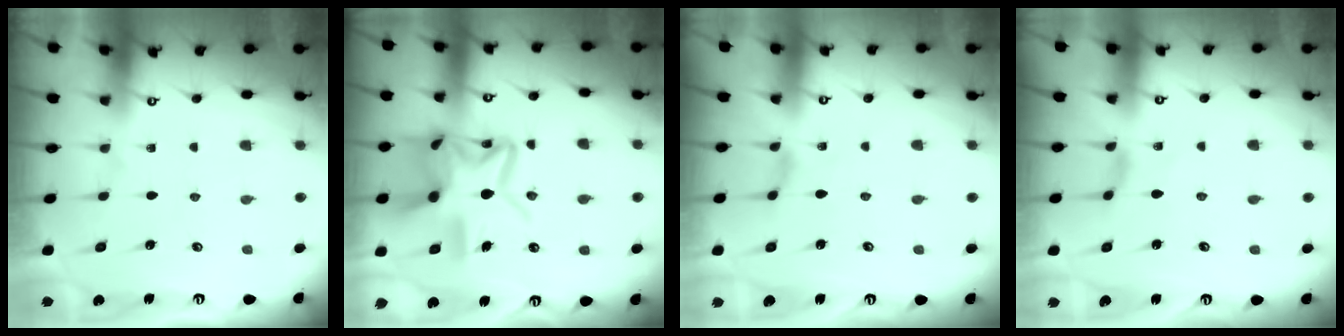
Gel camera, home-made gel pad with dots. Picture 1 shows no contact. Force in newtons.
{"total": 18.2, "press": 18.1, "slide": 1.3}
{"total": 0.0}
{"total": 0.7, "press": 0.6, "slide": 0.3}